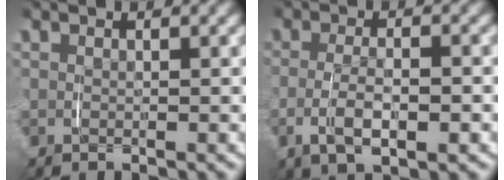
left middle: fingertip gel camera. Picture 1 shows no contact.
{"total": 4.1, "force": [-1.2, 1.8, 3.5], "torque": [-0.064, -0.001, -0.020]}